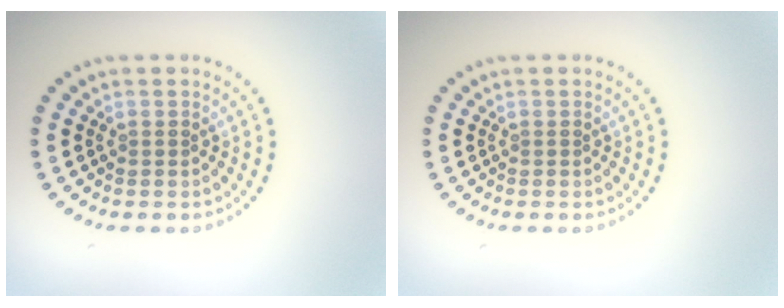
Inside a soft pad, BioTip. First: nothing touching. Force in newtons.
{"total": 0.0}